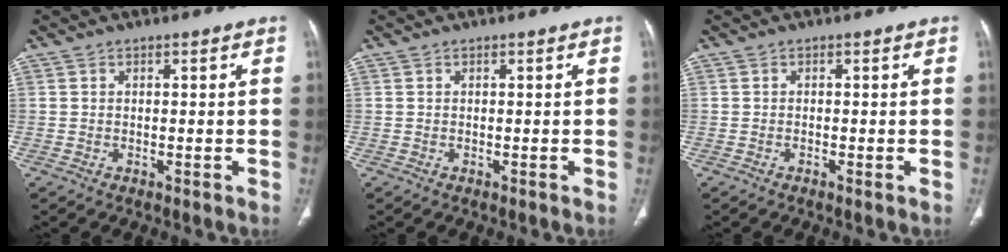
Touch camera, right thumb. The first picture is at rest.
{"total": 0.0}
{"total": 0.6, "force": [-0.3, 0.2, 0.5], "torque": [-0.014, -0.001, -0.004]}